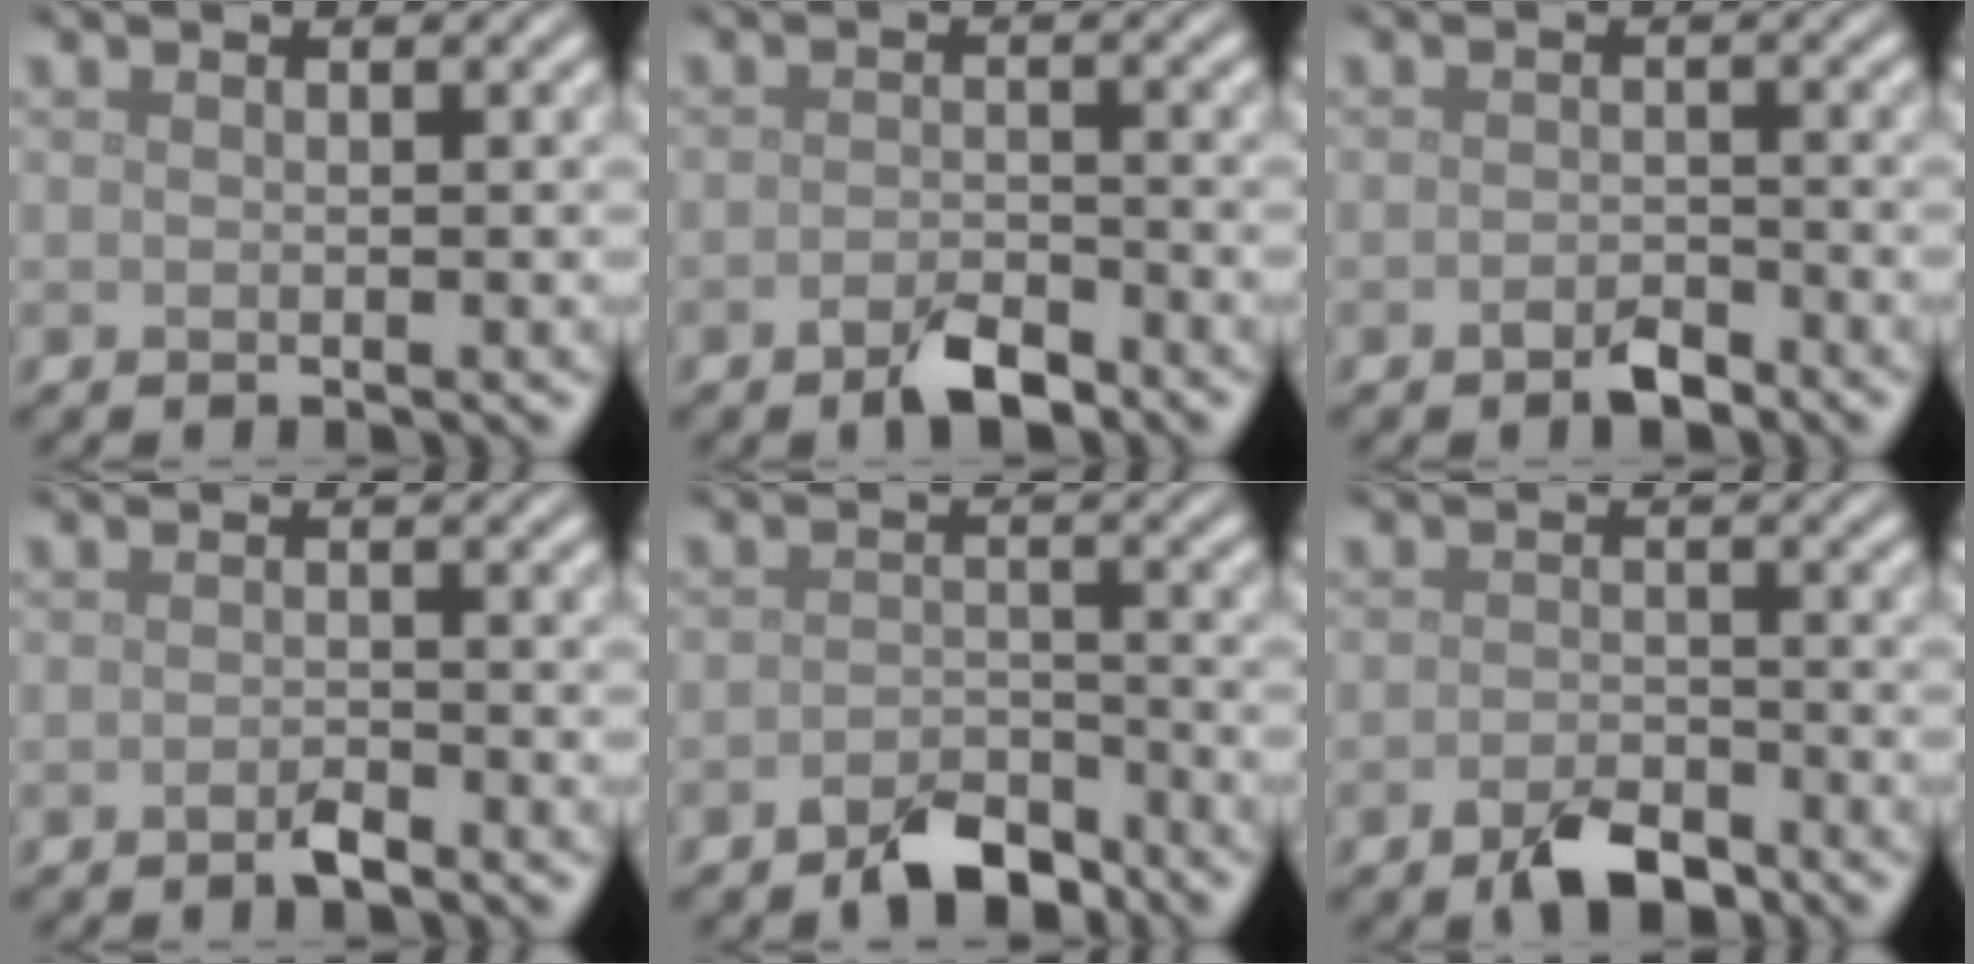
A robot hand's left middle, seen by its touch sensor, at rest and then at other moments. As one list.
[{"total": 2.8, "force": [-2.0, 1.1, 1.7], "torque": [-0.030, 0.002, -0.039]}, {"total": 1.9, "force": [-1.4, 0.9, 1.0], "torque": [-0.018, 0.001, -0.026]}, {"total": 1.3, "force": [-0.9, 0.4, 0.8], "torque": [-0.018, -0.001, -0.017]}, {"total": 4.2, "force": [-3.3, 1.9, 1.9], "torque": [-0.030, 0.000, -0.063]}, {"total": 3.6, "force": [-2.5, 1.7, 2.0], "torque": [-0.033, -0.002, -0.051]}]